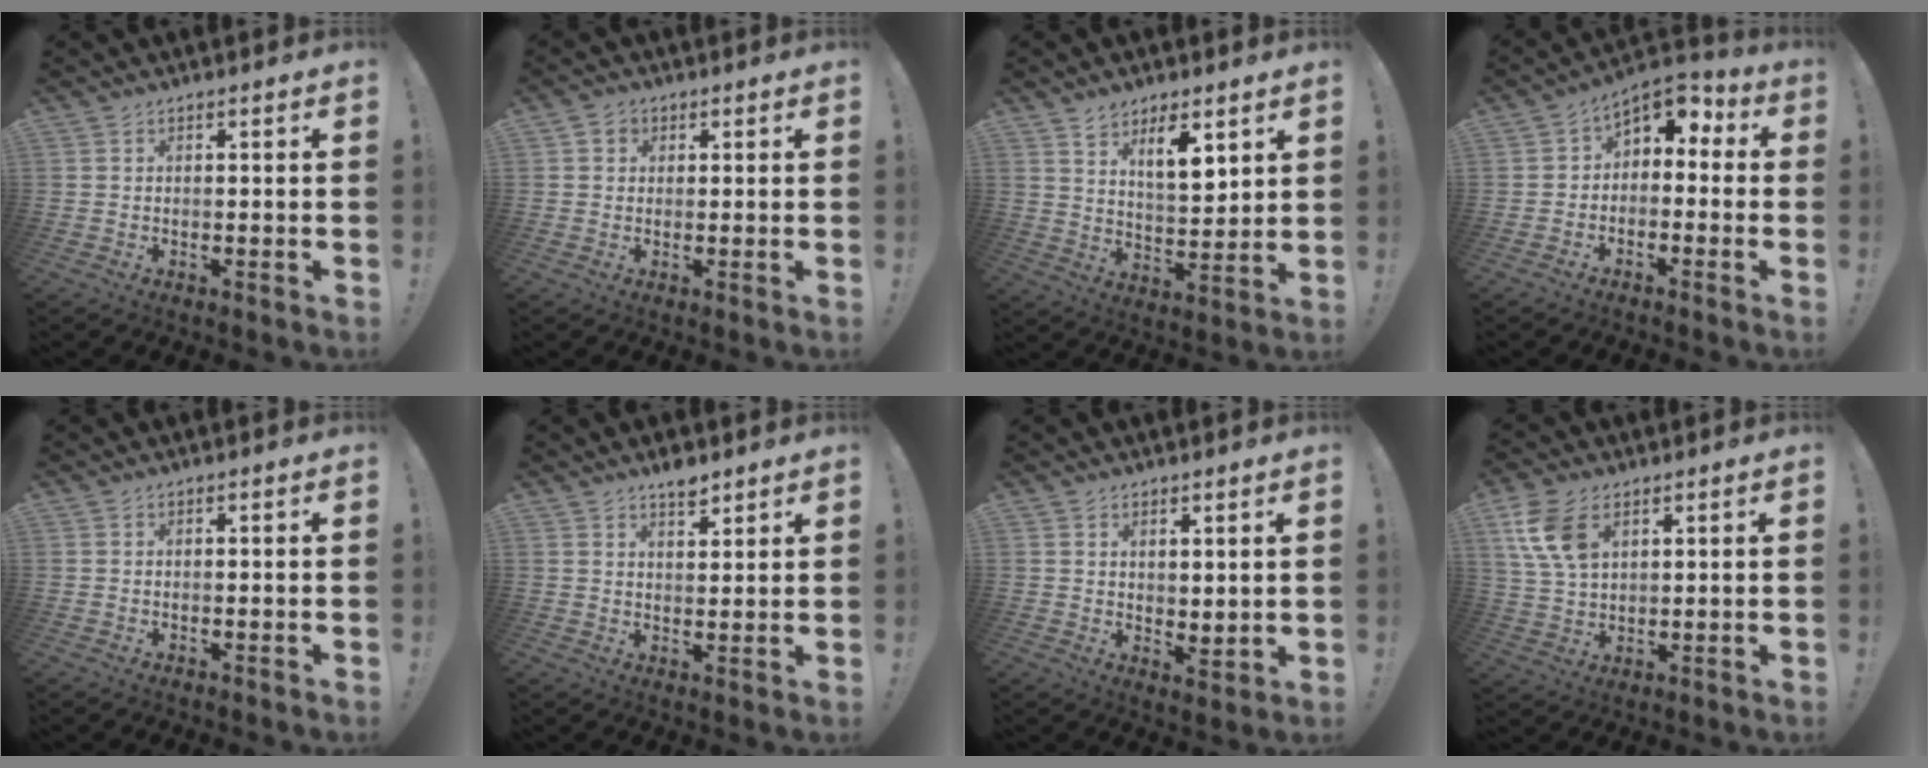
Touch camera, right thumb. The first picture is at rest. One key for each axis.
{"total": 2.6, "fx": 0.9, "fy": 2.3, "fz": 0.8, "tx": -0.006, "ty": -0.002, "tz": 0.014}
{"total": 9.1, "fx": 6.7, "fy": 3.4, "fz": 5.2, "tx": -0.072, "ty": -0.042, "tz": 0.117}
{"total": 5.3, "fx": 0.8, "fy": 4.1, "fz": 3.3, "tx": -0.044, "ty": -0.005, "tz": 0.021}
{"total": 0.0}
{"total": 4.5, "fx": 3.7, "fy": 1.6, "fz": 2.0, "tx": -0.021, "ty": -0.025, "tz": 0.062}
{"total": 3.7, "fx": 2.7, "fy": 2.0, "fz": 1.4, "tx": -0.018, "ty": -0.022, "tz": 0.052}
{"total": 11.3, "fx": 5.2, "fy": 6.9, "fz": 7.3, "tx": -0.144, "ty": -0.007, "tz": 0.101}